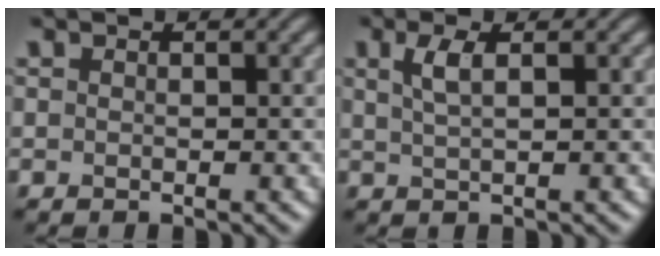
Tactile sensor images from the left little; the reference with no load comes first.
{"total": 2.2, "force": [0.8, 0.7, 1.9], "torque": [-0.037, 0.003, 0.016]}